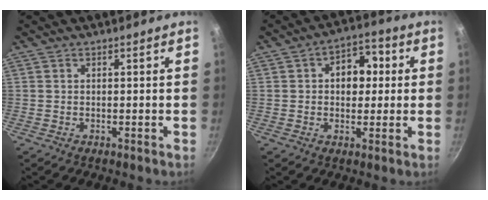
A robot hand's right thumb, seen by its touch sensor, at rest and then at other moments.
{"total": 8.5, "force": [1.3, 6.2, 5.7], "torque": [-0.035, 0.015, 0.009]}